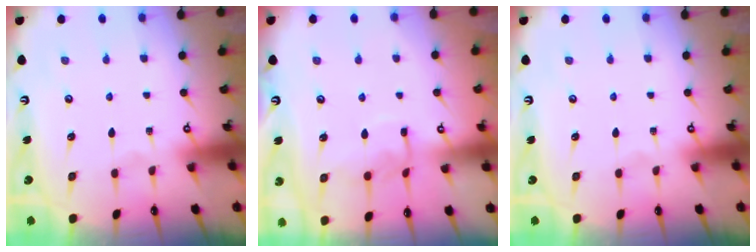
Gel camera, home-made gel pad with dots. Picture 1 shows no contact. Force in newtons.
{"total": 7.1, "press": 7.1, "slide": 0.5}
{"total": 0.0}